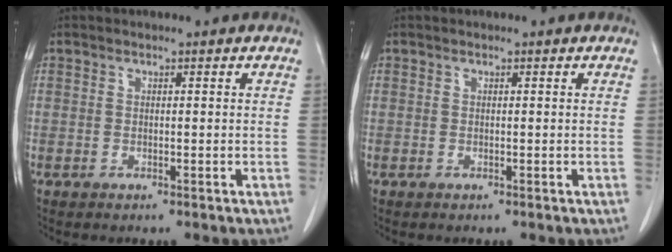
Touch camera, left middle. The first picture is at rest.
{"total": 0.0}